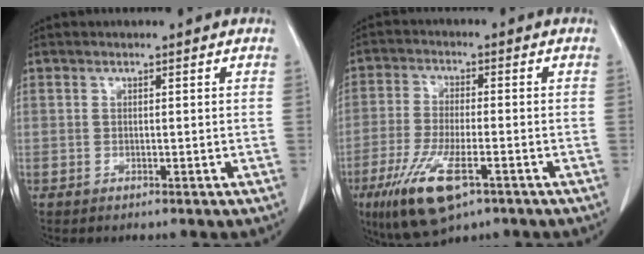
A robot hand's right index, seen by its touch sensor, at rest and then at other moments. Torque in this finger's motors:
{"motor_torque": [1.47, -0.67, 0.59, 0.20]}